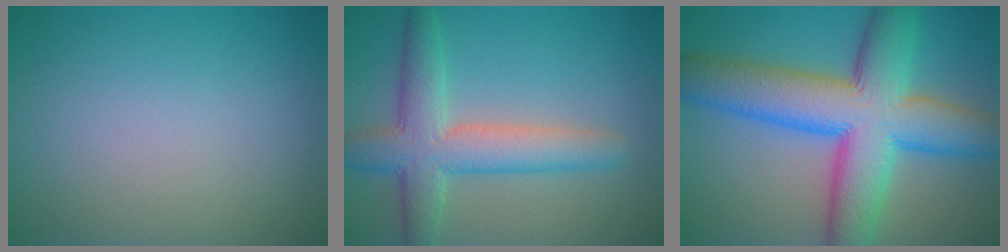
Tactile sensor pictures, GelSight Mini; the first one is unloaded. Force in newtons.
{"total": 6.1, "press": 6.1, "slide": 0.3}
{"total": 12.2, "press": 12.2, "slide": 0.2}